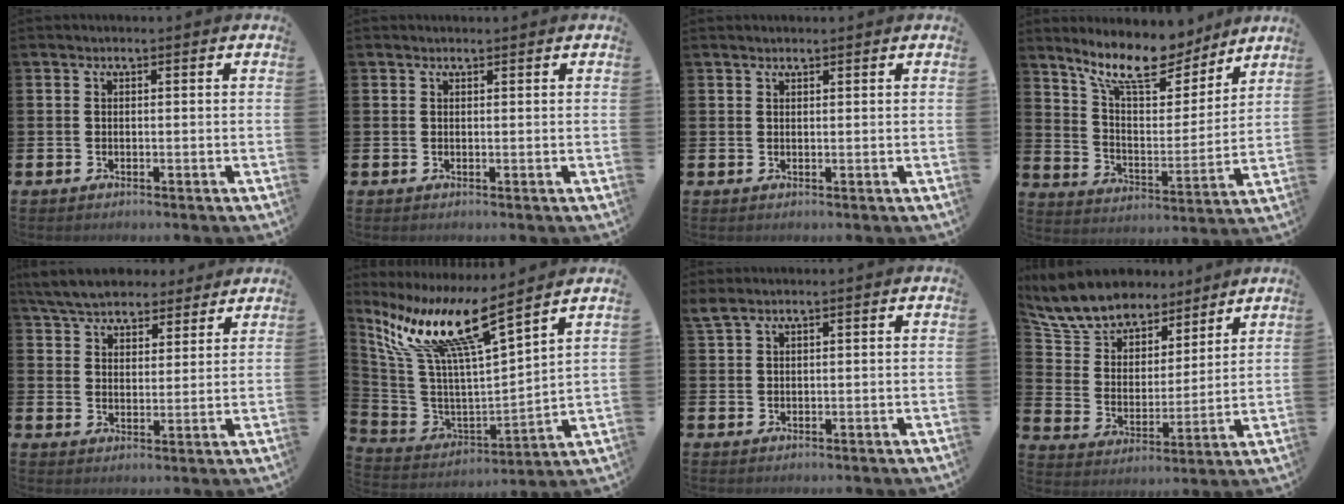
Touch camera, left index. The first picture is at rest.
{"total": 0.6, "force": [0.6, 0.0, 0.0], "torque": [0.011, -0.005, 0.009]}
{"total": 1.1, "force": [1.1, 0.1, 0.2], "torque": [0.013, -0.006, 0.017]}
{"total": 12.3, "force": [10.7, 3.6, 5.0], "torque": [-0.114, -0.068, 0.188]}
{"total": 6.3, "force": [6.0, 1.7, 0.9], "torque": [-0.041, -0.024, 0.109]}
{"total": 12.3, "force": [8.6, 1.5, 8.6], "torque": [-0.193, -0.058, 0.141]}
{"total": 2.1, "force": [1.8, 0.4, 1.1], "torque": [-0.025, 0.002, 0.033]}
{"total": 10.0, "force": [9.1, 3.9, 1.5], "torque": [-0.086, -0.057, 0.169]}